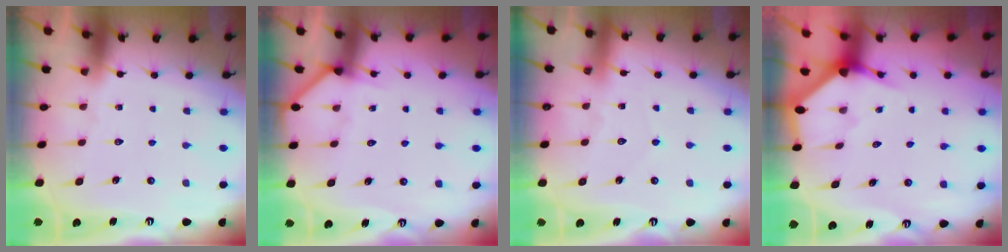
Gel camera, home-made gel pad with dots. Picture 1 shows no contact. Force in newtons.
{"total": 3.0, "press": 3.0, "slide": 0.2}
{"total": 4.6, "press": 4.5, "slide": 0.6}
{"total": 3.0, "press": 3.0, "slide": 0.2}